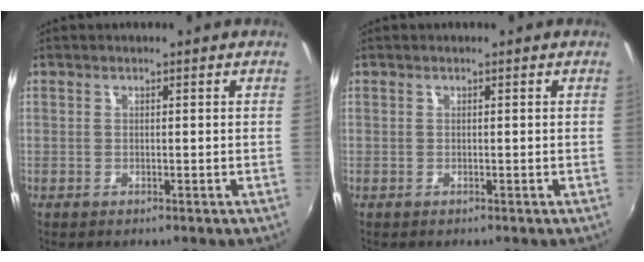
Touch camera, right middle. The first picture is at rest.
{"total": 0.0}